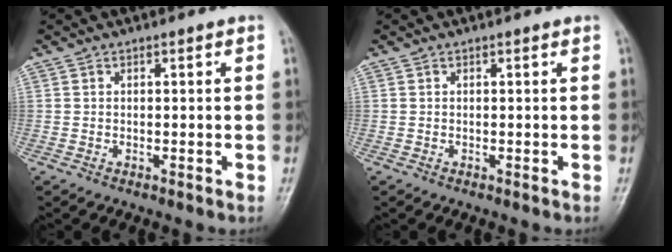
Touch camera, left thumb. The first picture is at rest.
{"total": 0.0}